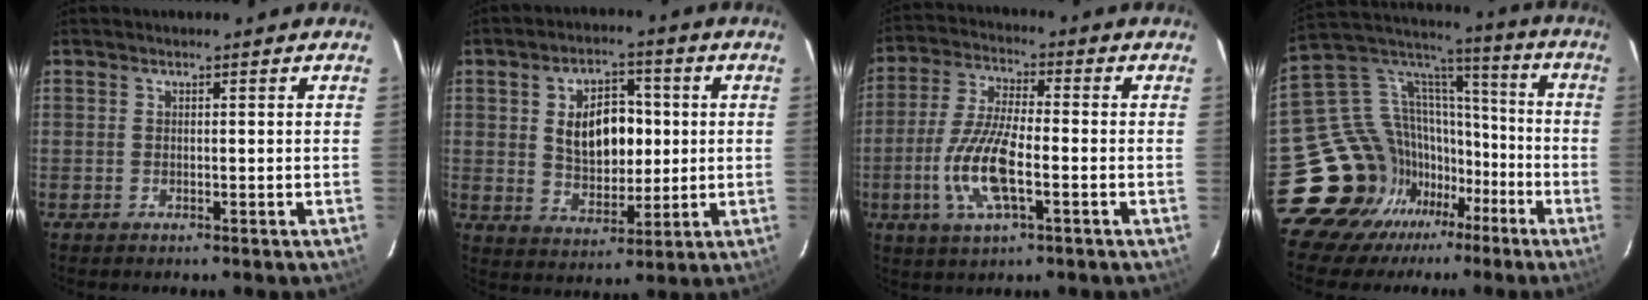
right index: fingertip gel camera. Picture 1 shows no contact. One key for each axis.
{"total": 10.8, "fx": 1.5, "fy": 6.8, "fz": 8.3, "tx": -0.146, "ty": 0.017, "tz": 0.039}
{"total": 12.0, "fx": -3.4, "fy": 3.5, "fz": 10.9, "tx": -0.232, "ty": -0.004, "tz": -0.069}
{"total": 17.0, "fx": -10.7, "fy": 12.7, "fz": 3.8, "tx": -0.083, "ty": 0.077, "tz": -0.182}